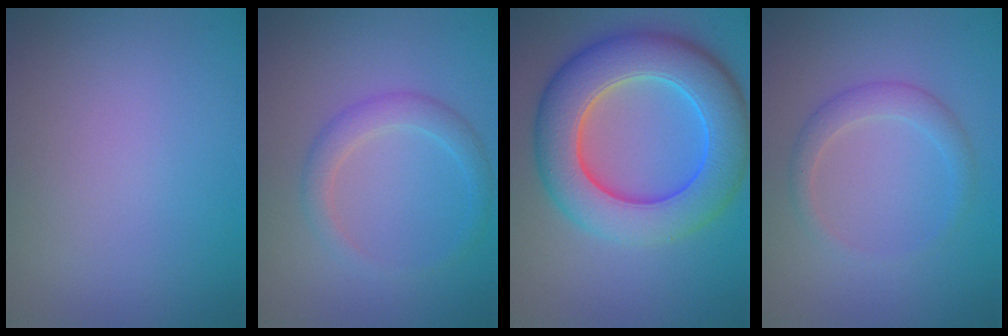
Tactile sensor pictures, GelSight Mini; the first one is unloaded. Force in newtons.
{"total": 2.2, "press": 2.2, "slide": 0.1}
{"total": 10.2, "press": 10.2, "slide": 0.5}
{"total": 2.1, "press": 2.1, "slide": 0.1}